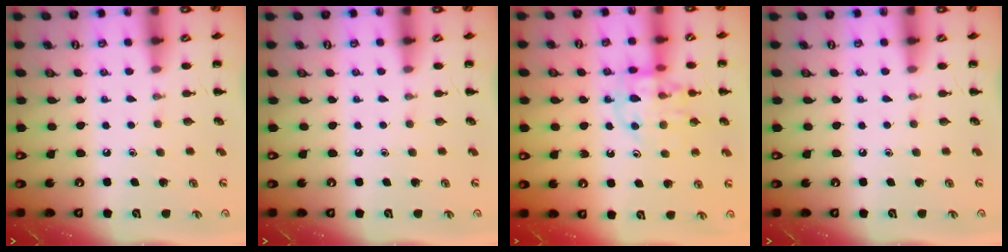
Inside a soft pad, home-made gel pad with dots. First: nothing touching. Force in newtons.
{"total": 0.0}
{"total": 13.6, "press": 13.5, "slide": 1.7}
{"total": 0.0}